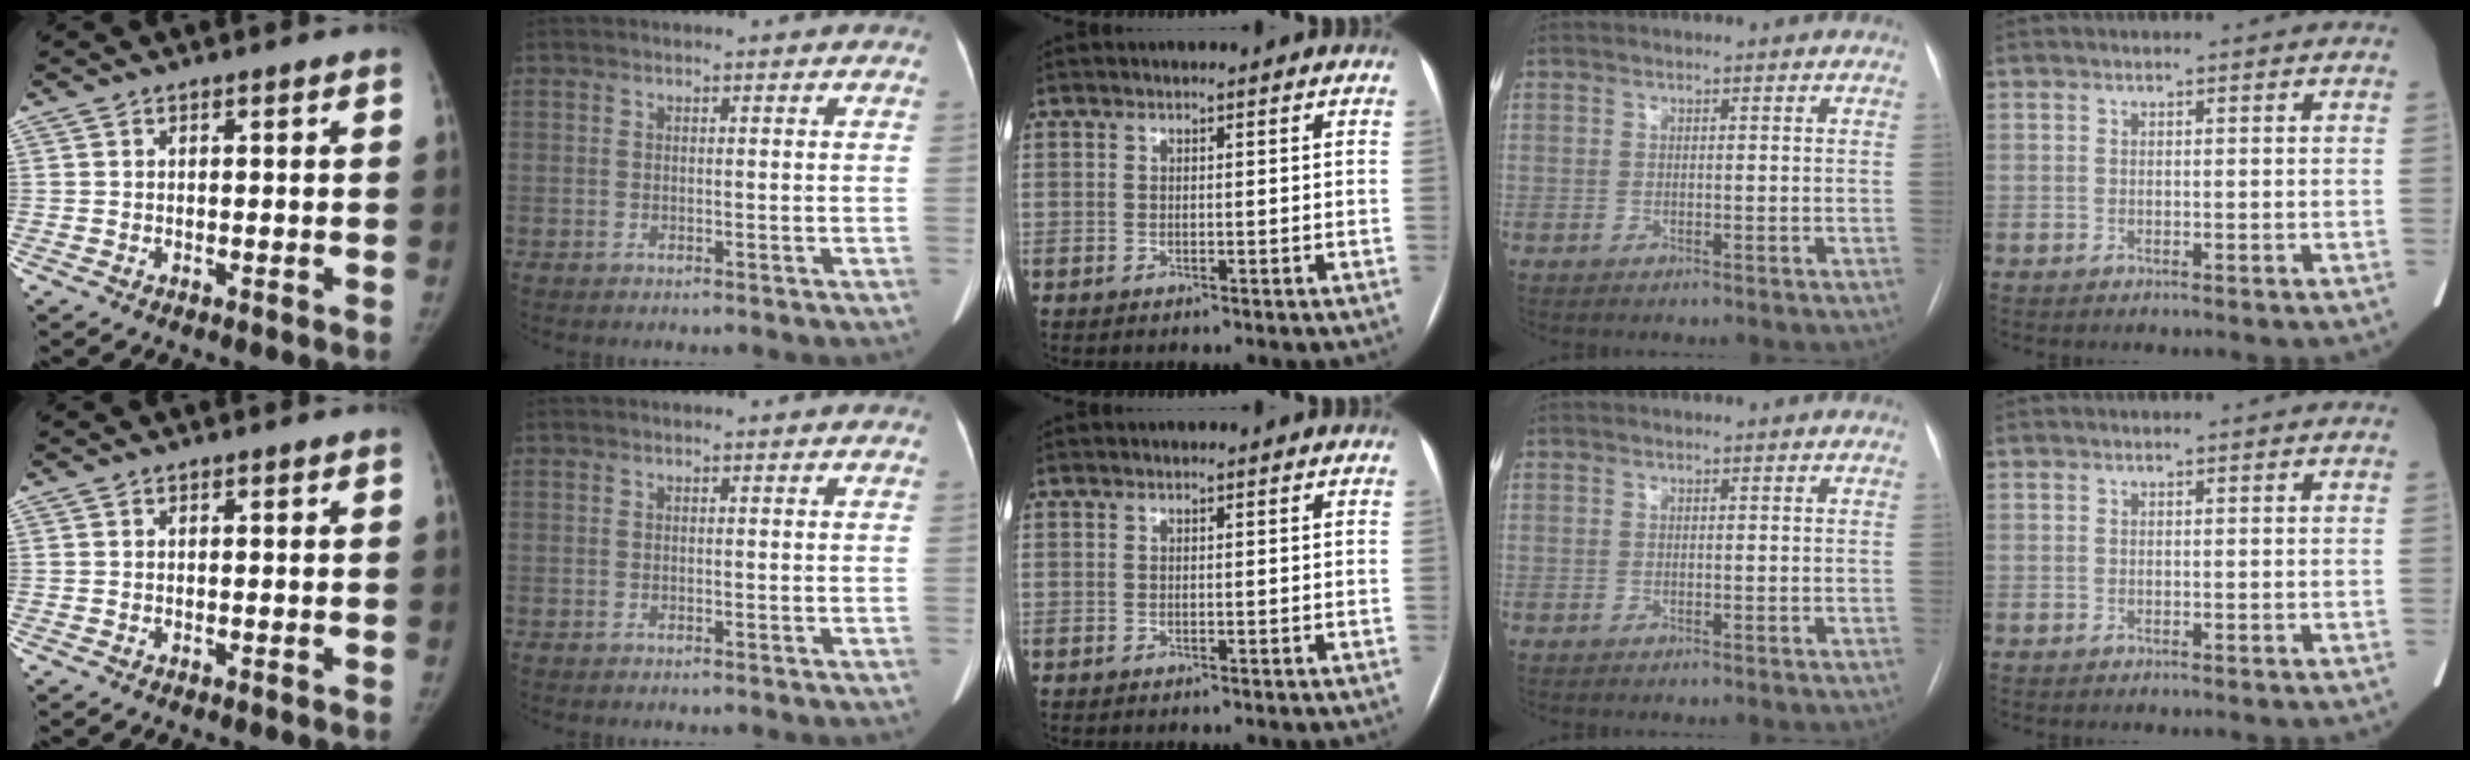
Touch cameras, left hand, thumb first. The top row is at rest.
{}